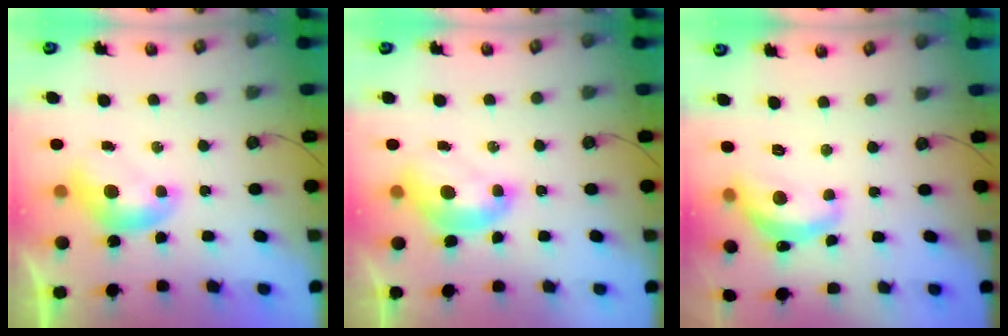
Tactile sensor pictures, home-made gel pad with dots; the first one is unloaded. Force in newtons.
{"total": 2.2, "press": 2.1, "slide": 0.6}
{"total": 8.1, "press": 8.0, "slide": 0.6}